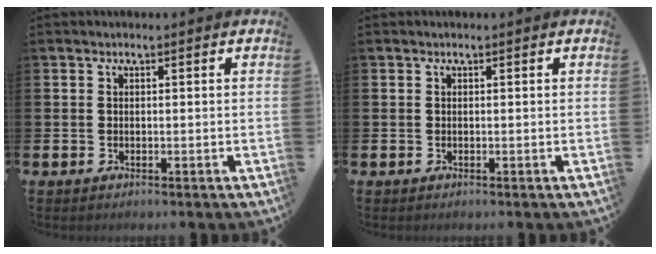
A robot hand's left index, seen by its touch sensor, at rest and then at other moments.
{"total": 0.0}